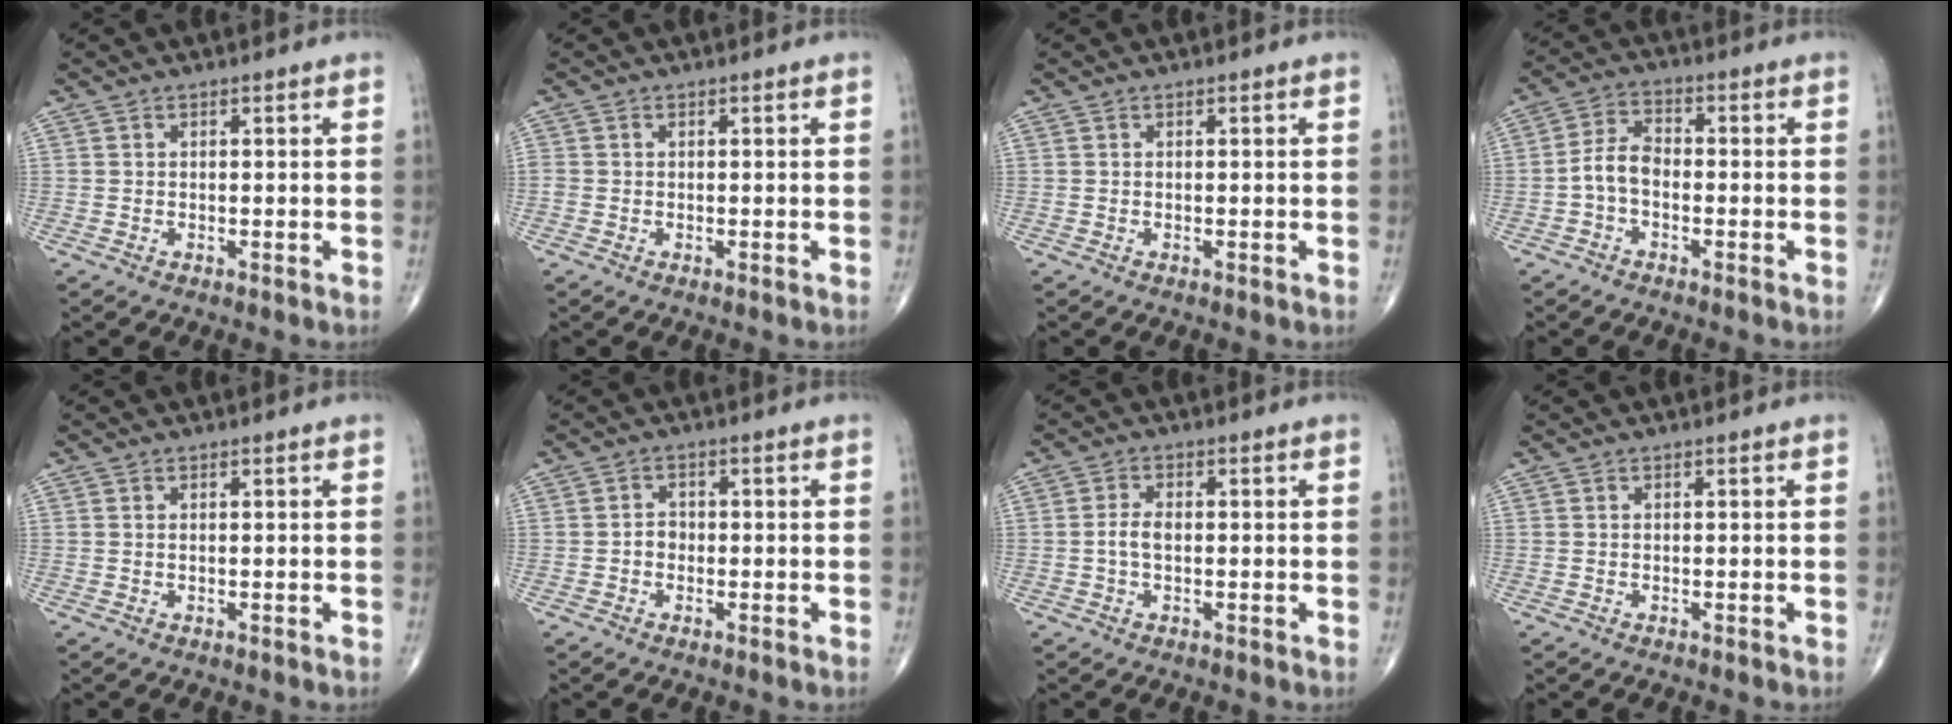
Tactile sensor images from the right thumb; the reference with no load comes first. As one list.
[{"total": 0.9, "force": [-0.2, 0.8, 0.5], "torque": [-0.012, 0.000, -0.007]}, {"total": 0.0}, {"total": 5.2, "force": [-1.5, 3.1, 3.9], "torque": [-0.070, 0.023, -0.038]}, {"total": 0.0}, {"total": 1.9, "force": [-0.6, 1.6, 0.9], "torque": [-0.005, 0.007, -0.013]}, {"total": 2.7, "force": [-0.3, 1.5, 2.3], "torque": [-0.049, 0.008, -0.009]}, {"total": 0.0}]